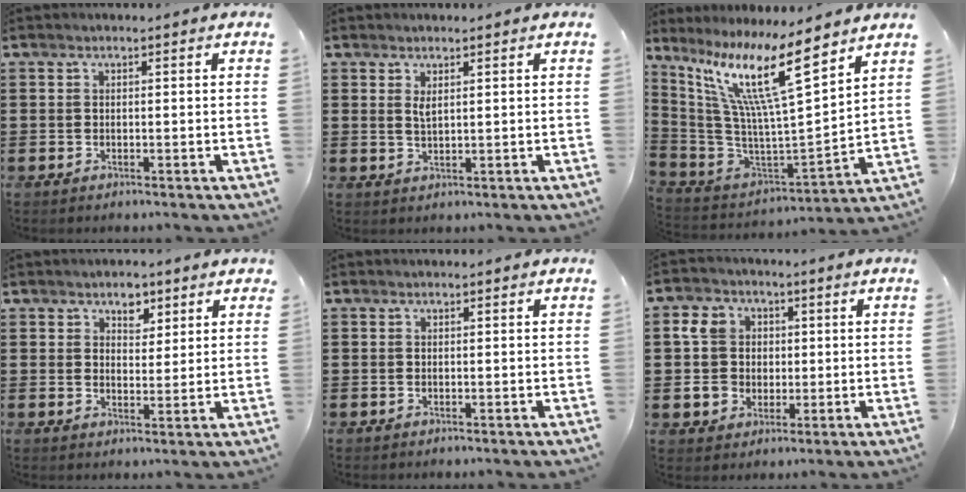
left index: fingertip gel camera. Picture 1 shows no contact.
{"total": 1.7, "force": [0.8, 0.4, 1.4], "torque": [-0.031, 0.002, 0.014]}
{"total": 15.4, "force": [9.4, 1.3, 12.1], "torque": [-0.277, -0.059, 0.147]}
{"total": 4.0, "force": [2.9, 2.5, 1.3], "torque": [-0.011, 0.006, 0.046]}
{"total": 0.0}
{"total": 7.2, "force": [0.5, 6.7, 2.6], "torque": [-0.074, 0.018, 0.007]}